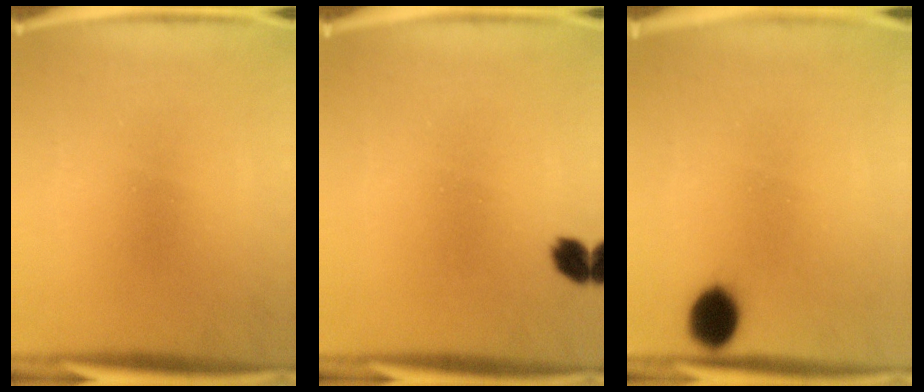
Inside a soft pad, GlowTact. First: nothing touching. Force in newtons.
{"total": 2.9}
{"total": 6.3}